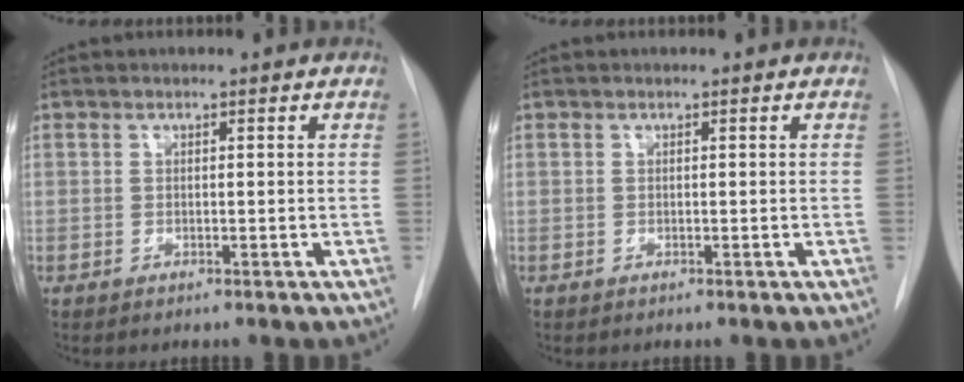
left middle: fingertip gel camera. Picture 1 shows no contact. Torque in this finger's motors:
{"motor_torque": [0.00, 0.00, 0.00, 0.00]}